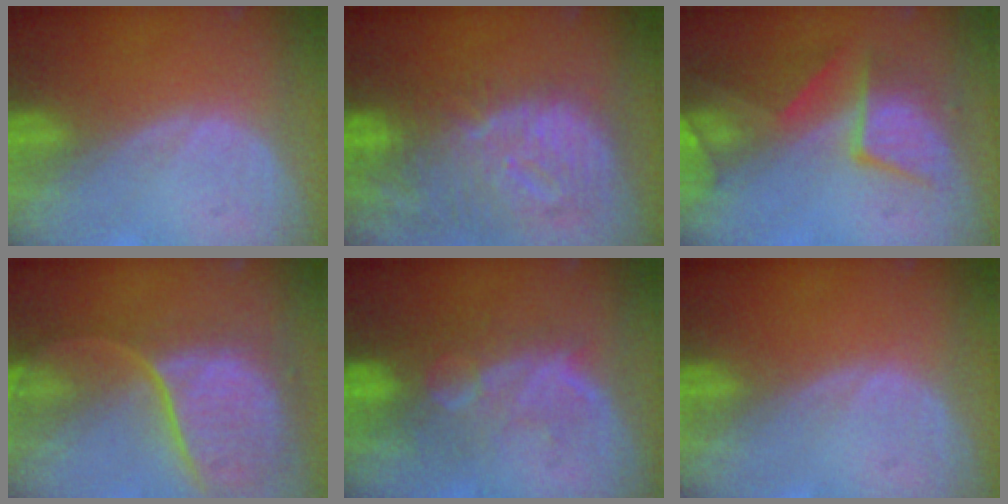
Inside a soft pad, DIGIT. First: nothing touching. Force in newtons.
{"total": 12.5, "press": 10.8, "slide": 6.3}
{"total": 9.8, "press": 8.5, "slide": 5.0}
{"total": 11.9, "press": 9.8, "slide": 6.7}
{"total": 9.9, "press": 8.4, "slide": 5.1}
{"total": 0.0}